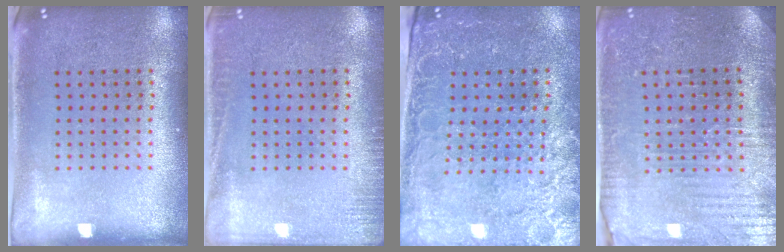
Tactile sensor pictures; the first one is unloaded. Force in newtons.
{"total": 1.9, "press": 1.9, "slide": 0.4}
{"total": 3.1, "press": 2.9, "slide": 1.0}
{"total": 3.4, "press": 3.4, "slide": 0.7}